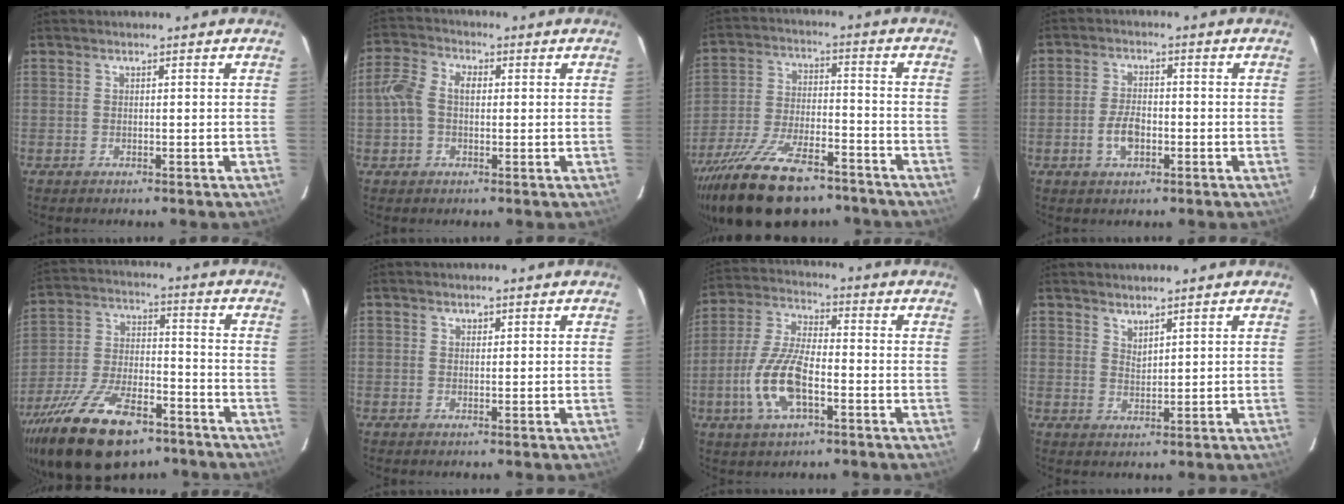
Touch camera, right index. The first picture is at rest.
{"total": 6.6, "force": [0.0, 4.5, 4.8], "torque": [-0.109, 0.021, -0.004]}
{"total": 20.5, "force": [-15.4, 7.7, 11.1], "torque": [-0.225, -0.031, -0.249]}
{"total": 5.1, "force": [-1.8, 2.7, 3.8], "torque": [-0.080, 0.001, -0.030]}
{"total": 21.6, "force": [-14.4, 9.4, 13.1], "torque": [-0.264, -0.026, -0.239]}
{"total": 0.7, "force": [0.5, 0.5, 0.0], "torque": [0.000, 0.002, 0.007]}
{"total": 12.1, "force": [-4.2, 4.6, 10.4], "torque": [-0.227, -0.002, -0.081]}
{"total": 2.2, "force": [2.1, 0.4, 0.7], "torque": [-0.010, 0.000, 0.038]}